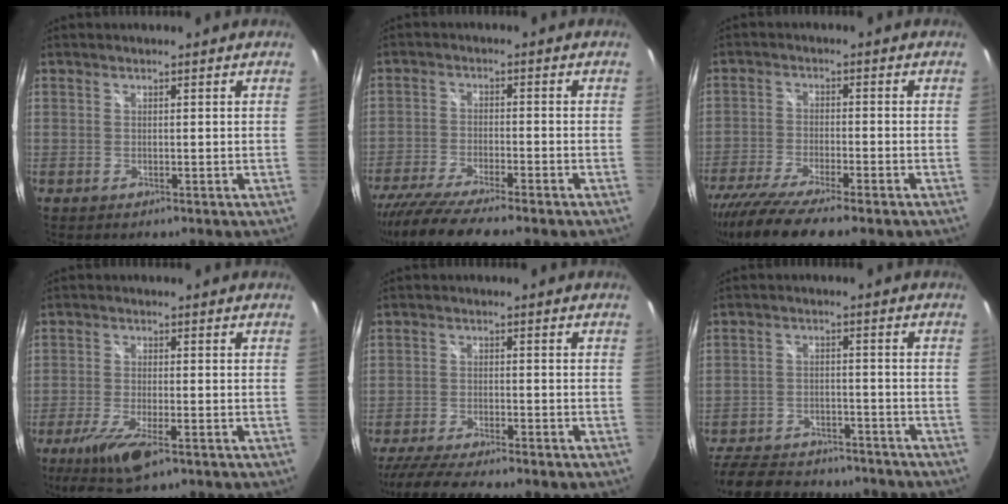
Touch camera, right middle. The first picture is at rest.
{"total": 11.9, "force": [-10.0, 0.9, 6.4], "torque": [-0.138, -0.038, -0.170]}
{"total": 13.2, "force": [-10.4, 1.6, 7.9], "torque": [-0.164, -0.046, -0.176]}
{"total": 9.0, "force": [-5.5, 2.3, 6.7], "torque": [-0.156, -0.032, -0.100]}
{"total": 11.1, "force": [-9.6, 1.1, 5.6], "torque": [-0.126, -0.027, -0.155]}
{"total": 23.0, "force": [-18.7, 9.1, 9.7], "torque": [-0.222, -0.004, -0.259]}